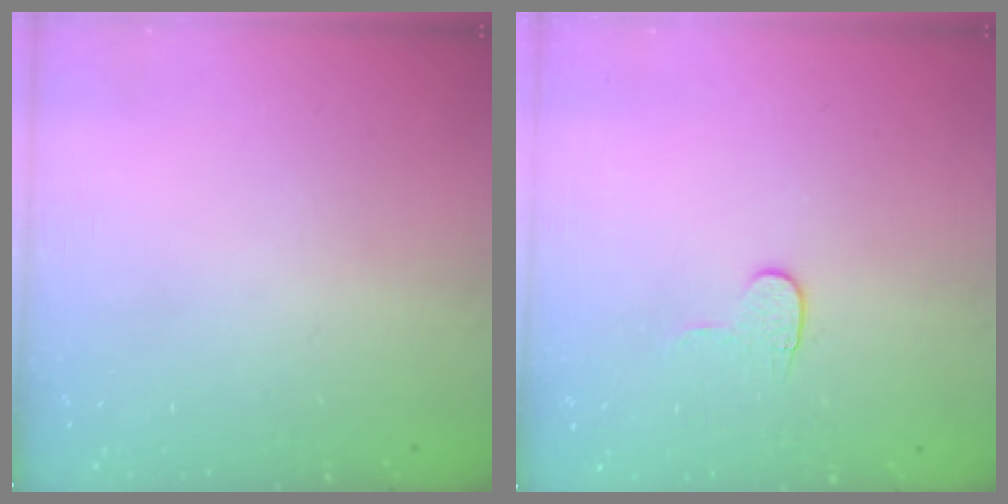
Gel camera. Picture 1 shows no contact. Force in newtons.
{"total": 3.8, "press": 3.8, "slide": 0.4}